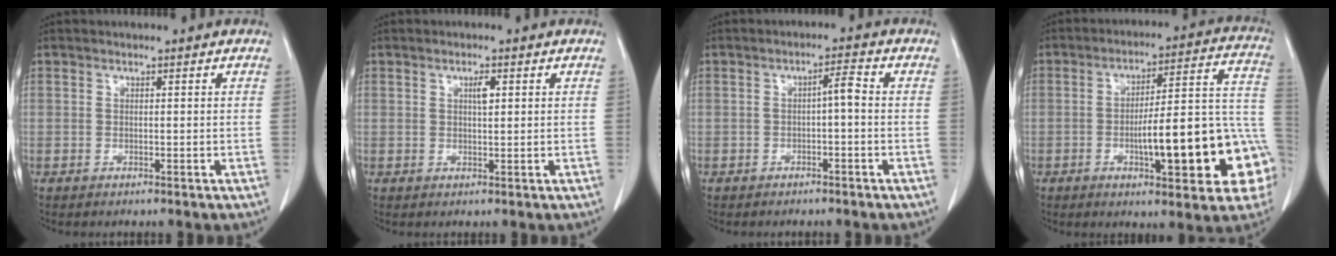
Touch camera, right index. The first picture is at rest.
{"total": 1.7, "force": [0.6, 0.4, 1.6], "torque": [-0.027, 0.001, 0.010]}
{"total": 2.5, "force": [-0.4, 0.4, 2.5], "torque": [-0.038, 0.008, -0.008]}
{"total": 19.4, "force": [-5.5, 3.9, 18.2], "torque": [-0.174, 0.041, -0.064]}